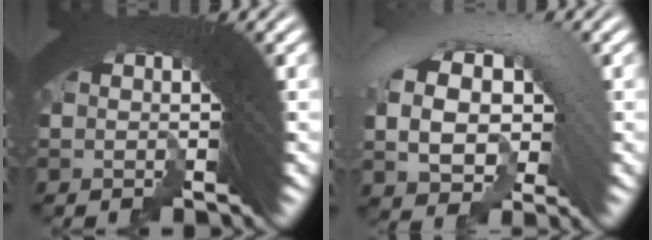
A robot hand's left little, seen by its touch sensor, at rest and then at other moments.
{"total": 6.8, "force": [-0.1, 4.9, 4.7], "torque": [-0.098, -0.004, -0.008]}